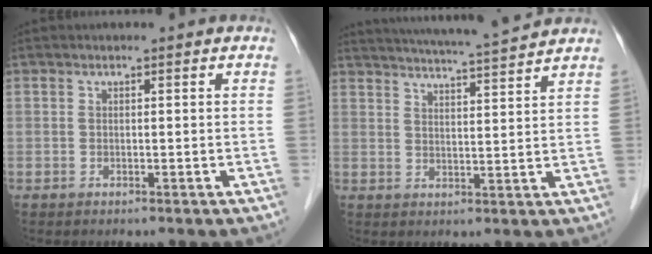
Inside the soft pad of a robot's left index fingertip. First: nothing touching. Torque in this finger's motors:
{"motor_torque": [0.05, -0.32, 0.42, 0.11]}